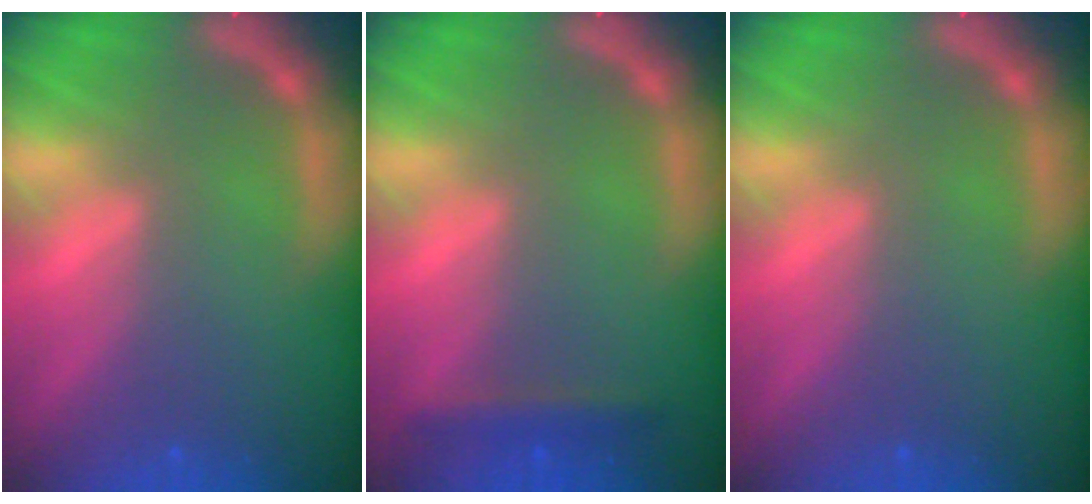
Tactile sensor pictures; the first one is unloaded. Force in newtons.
{"total": 1.9}
{"total": 0.0}